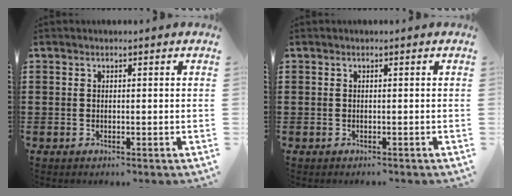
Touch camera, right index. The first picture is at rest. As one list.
[{"total": 0.0}]